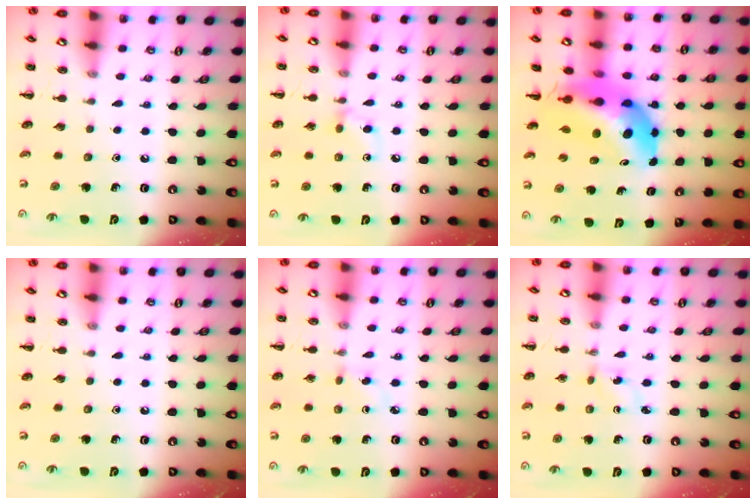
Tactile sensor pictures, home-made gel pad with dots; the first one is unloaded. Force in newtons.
{"total": 5.1, "press": 4.6, "slide": 2.0}
{"total": 13.4, "press": 12.9, "slide": 3.8}
{"total": 0.0}
{"total": 3.0, "press": 2.8, "slide": 1.1}
{"total": 2.2, "press": 2.1, "slide": 0.8}